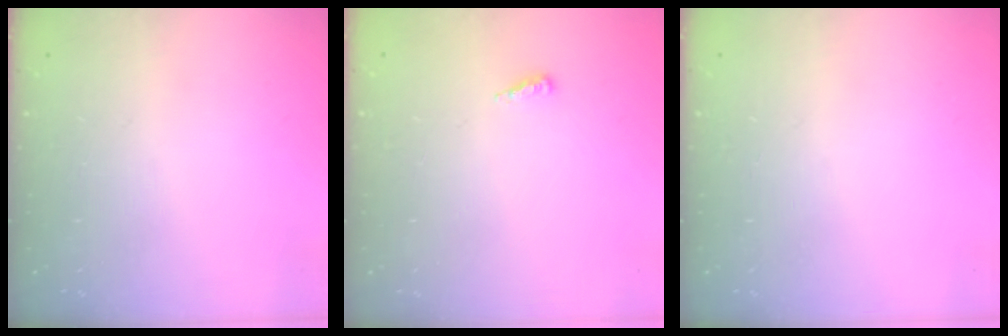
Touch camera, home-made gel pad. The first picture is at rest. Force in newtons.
{"total": 3.9, "press": 3.6, "slide": 1.5}
{"total": 0.0}